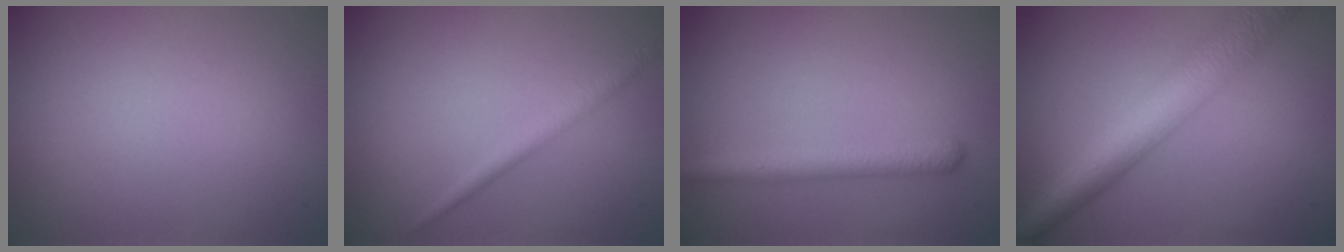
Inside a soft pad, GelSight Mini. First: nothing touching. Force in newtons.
{"total": 1.6, "press": 1.6, "slide": 0.1}
{"total": 3.0, "press": 3.0, "slide": 0.2}
{"total": 6.4, "press": 6.4, "slide": 0.2}